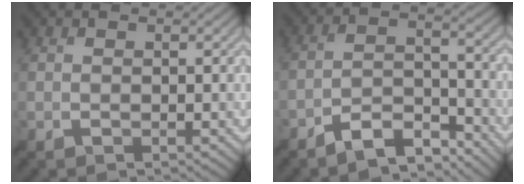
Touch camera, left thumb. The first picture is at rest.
{"total": 6.9, "force": [-5.8, 1.8, 3.4], "torque": [-0.061, 0.001, -0.112]}